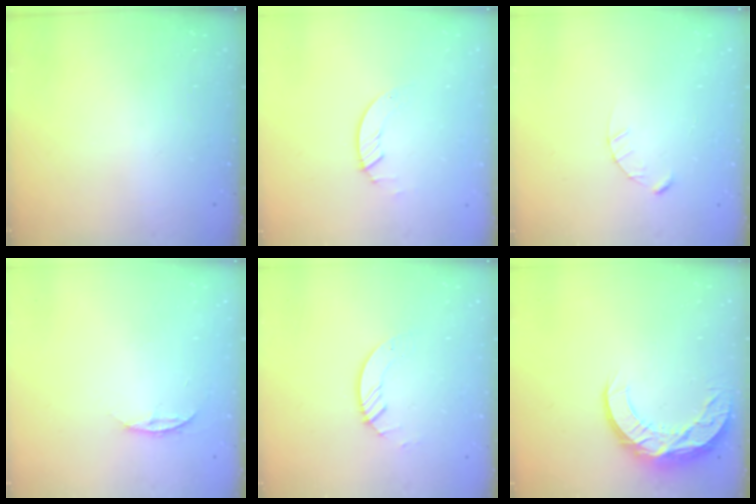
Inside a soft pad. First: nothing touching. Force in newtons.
{"total": 1.3, "press": 1.3, "slide": 0.2}
{"total": 2.4, "press": 2.4, "slide": 0.3}
{"total": 4.4, "press": 4.4, "slide": 0.5}
{"total": 2.8, "press": 2.8, "slide": 0.3}
{"total": 11.3, "press": 11.3, "slide": 0.7}